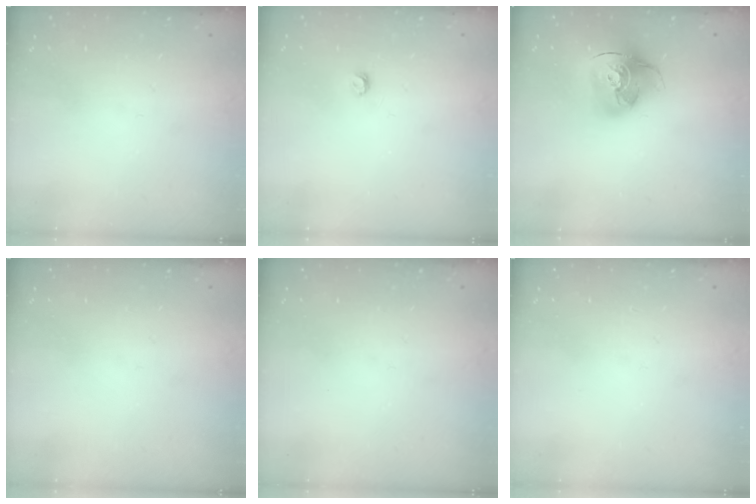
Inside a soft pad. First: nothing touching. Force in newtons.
{"total": 3.0, "press": 3.0, "slide": 0.4}
{"total": 15.7, "press": 15.6, "slide": 1.9}
{"total": 0.0}
{"total": 0.0}
{"total": 0.0}